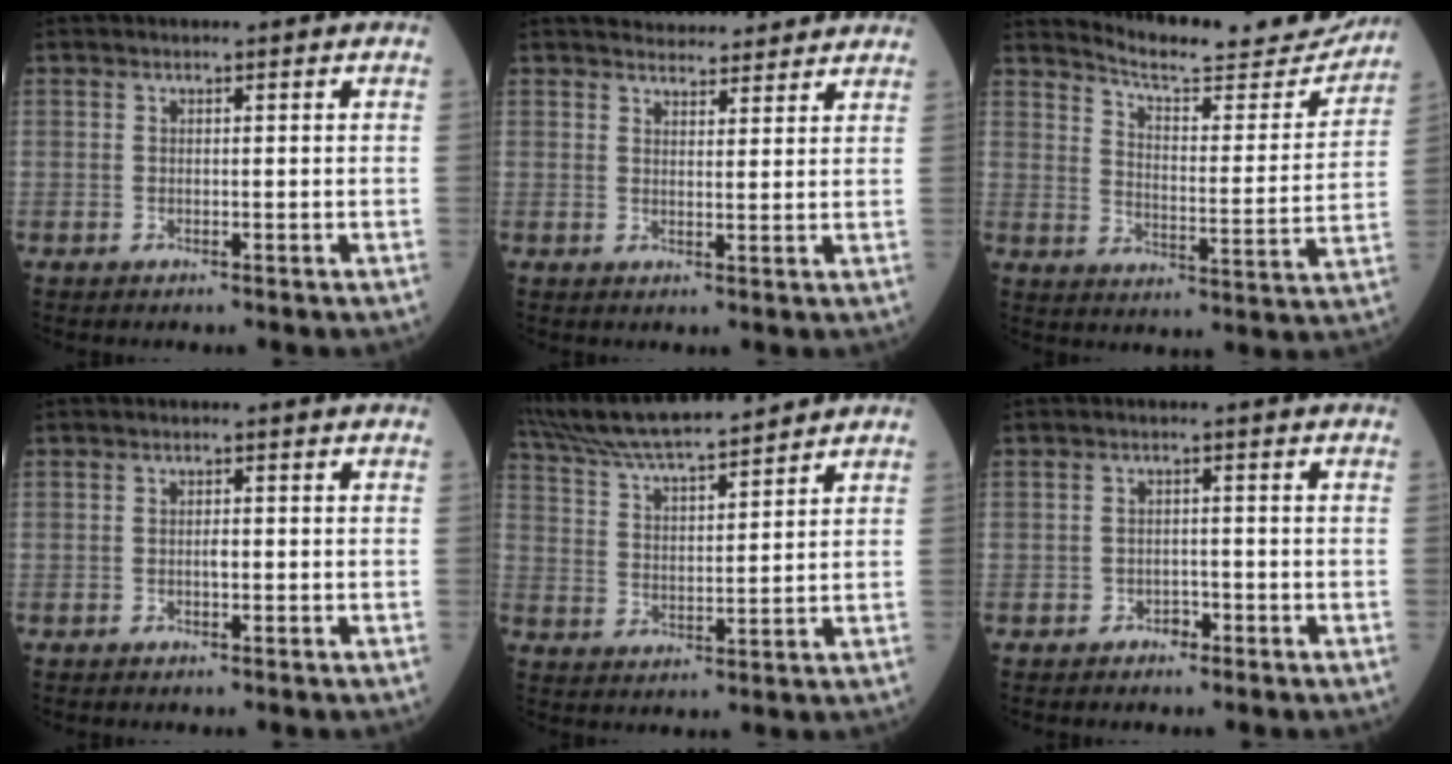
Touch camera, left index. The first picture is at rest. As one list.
[{"total": 9.2, "force": [8.6, 2.0, 2.4], "torque": [-0.028, 0.016, 0.107]}, {"total": 16.6, "force": [16.1, 2.1, 3.4], "torque": [-0.046, -0.051, 0.208]}, {"total": 0.9, "force": [-0.3, 0.3, 0.8], "torque": [-0.014, 0.002, -0.006]}, {"total": 15.0, "force": [13.5, 1.2, 6.3], "torque": [-0.124, 0.022, 0.239]}, {"total": 1.6, "force": [-1.1, 1.1, 0.5], "torque": [-0.007, 0.005, -0.018]}]